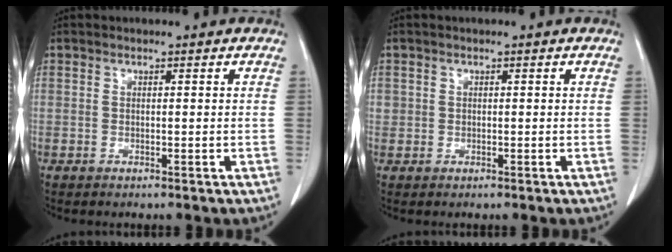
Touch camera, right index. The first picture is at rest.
{"total": 1.0, "force": [0.2, 0.9, 0.1], "torque": [0.009, 0.005, 0.001]}